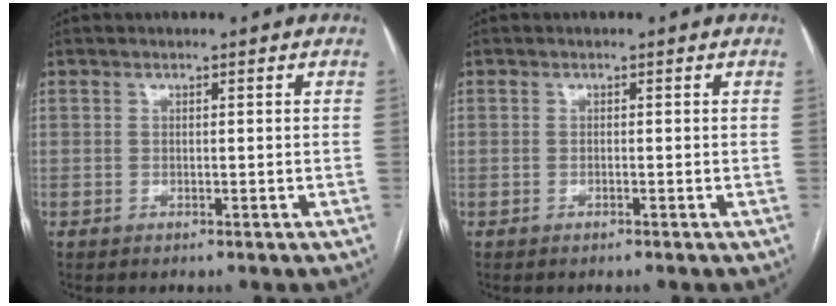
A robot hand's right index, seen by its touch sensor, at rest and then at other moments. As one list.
[{"total": 0.0}]